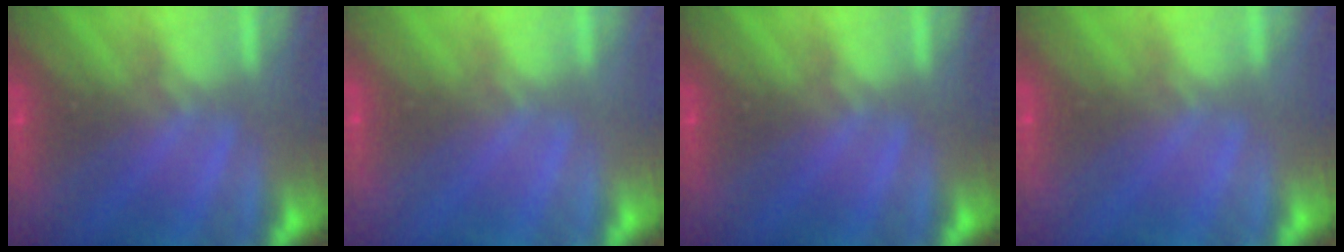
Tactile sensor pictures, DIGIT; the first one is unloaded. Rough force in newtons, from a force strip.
{"total": 1.7}
{"total": 0.0}
{"total": 1.7}